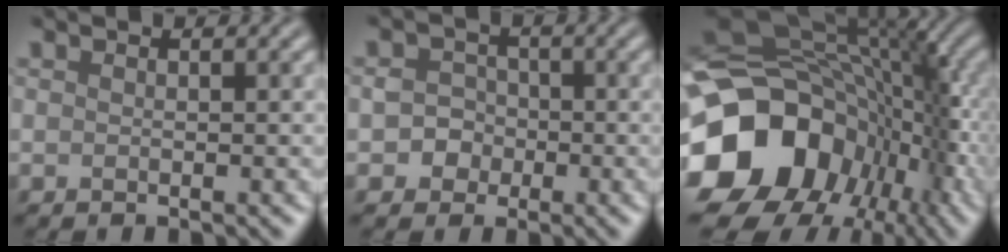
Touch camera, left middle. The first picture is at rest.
{"total": 2.4, "force": [-0.5, 2.3, 0.6], "torque": [0.016, 0.005, -0.019]}
{"total": 16.3, "force": [-4.9, 12.5, 9.2], "torque": [-0.189, -0.027, -0.071]}